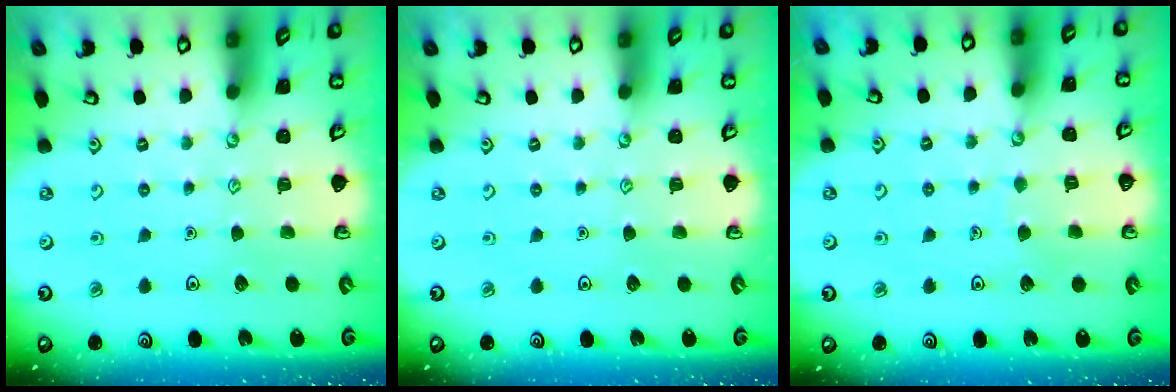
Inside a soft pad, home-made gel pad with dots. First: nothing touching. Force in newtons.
{"total": 0.0}
{"total": 3.3, "press": 3.3, "slide": 0.3}